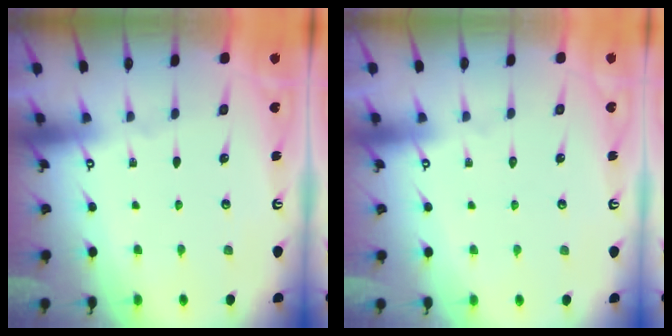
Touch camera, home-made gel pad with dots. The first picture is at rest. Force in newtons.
{"total": 1.6, "press": 1.6, "slide": 0.1}